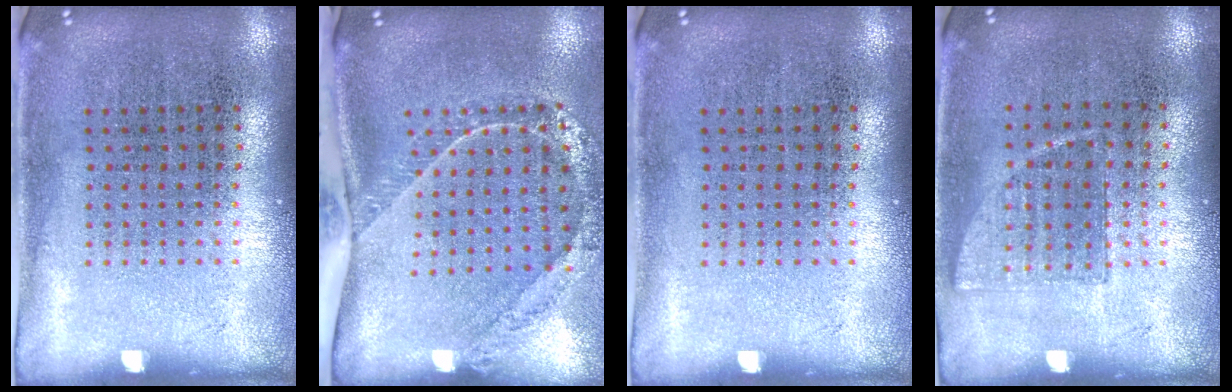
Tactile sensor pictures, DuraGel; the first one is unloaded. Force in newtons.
{"total": 1.8, "press": 1.5, "slide": 1.1}
{"total": 0.0}
{"total": 0.7, "press": 0.7, "slide": 0.3}